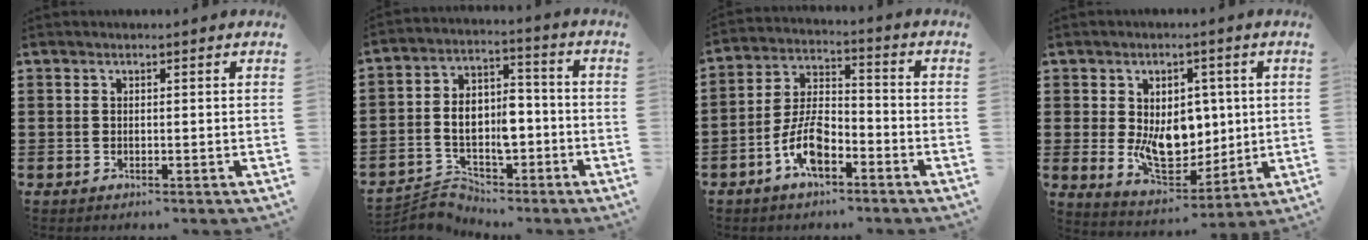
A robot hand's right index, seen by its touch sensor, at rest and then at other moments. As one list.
[{"total": 8.5, "force": [-2.6, 6.2, 5.2], "torque": [-0.101, 0.021, -0.048]}, {"total": 8.2, "force": [-4.2, 3.7, 6.1], "torque": [-0.132, 0.005, -0.079]}, {"total": 9.5, "force": [0.0, 6.6, 6.8], "torque": [-0.119, 0.000, 0.000]}]